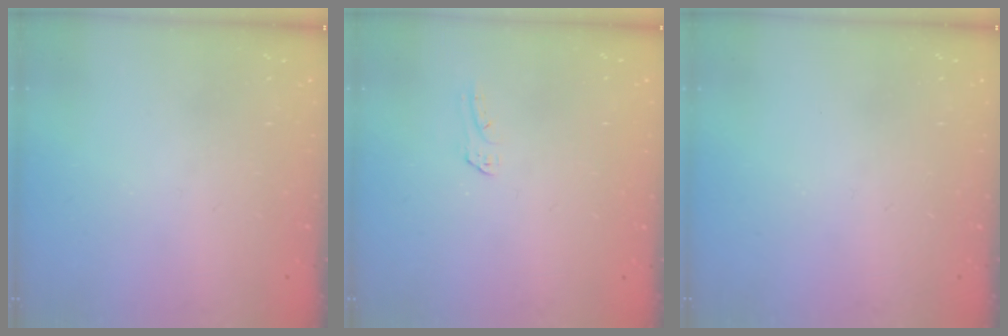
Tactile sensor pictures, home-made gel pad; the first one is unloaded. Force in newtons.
{"total": 3.2, "press": 3.2, "slide": 0.4}
{"total": 0.0}